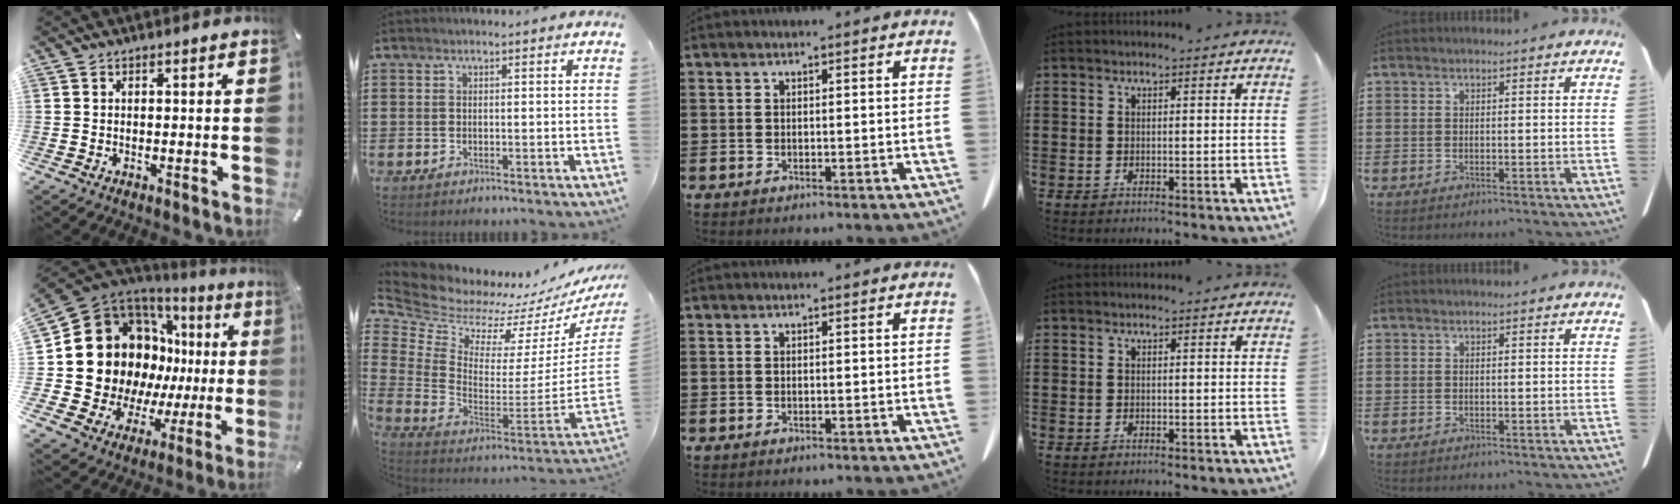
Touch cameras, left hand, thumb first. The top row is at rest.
{"thumb": {"total": 23.1, "force": [3.7, 18.1, 13.9], "torque": [-0.251, -0.052, 0.105]}, "index": {"total": 6.2, "force": [5.5, 2.7, 0.9], "torque": [-0.061, -0.061, 0.095]}}